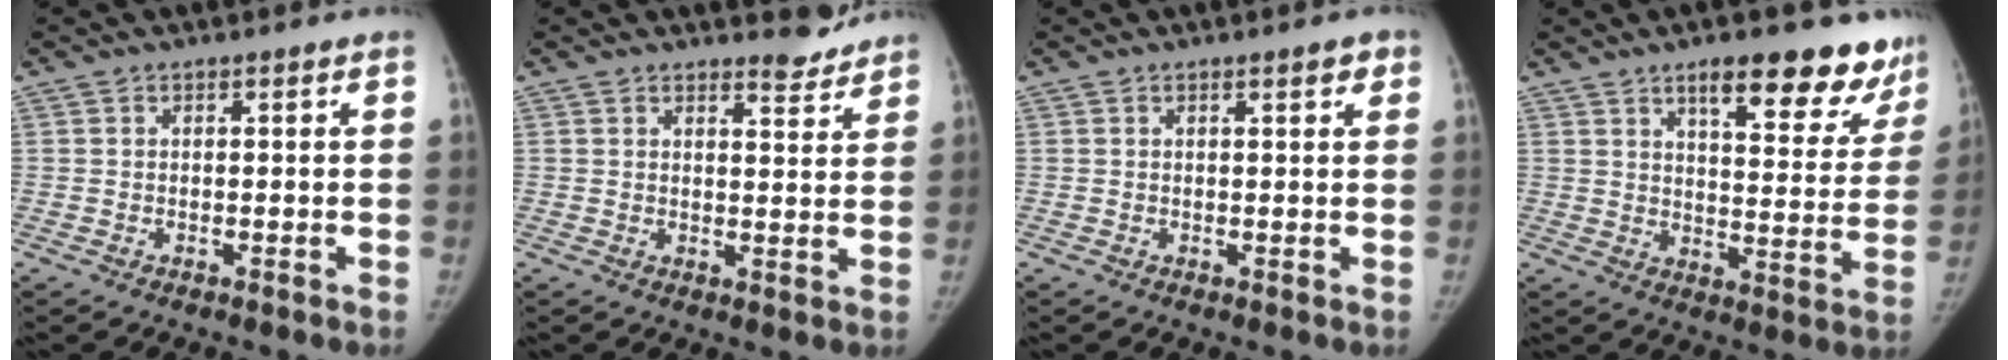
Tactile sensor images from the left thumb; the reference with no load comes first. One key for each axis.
{"total": 3.7, "fx": 3.6, "fy": 0.8, "fz": 0.4, "tx": 0.008, "ty": -0.038, "tz": 0.047}
{"total": 2.0, "fx": 1.2, "fy": 0.6, "fz": 1.6, "tx": -0.013, "ty": -0.002, "tz": 0.013}
{"total": 17.2, "fx": 11.8, "fy": 6.1, "fz": 10.9, "tx": -0.081, "ty": -0.059, "tz": 0.156}